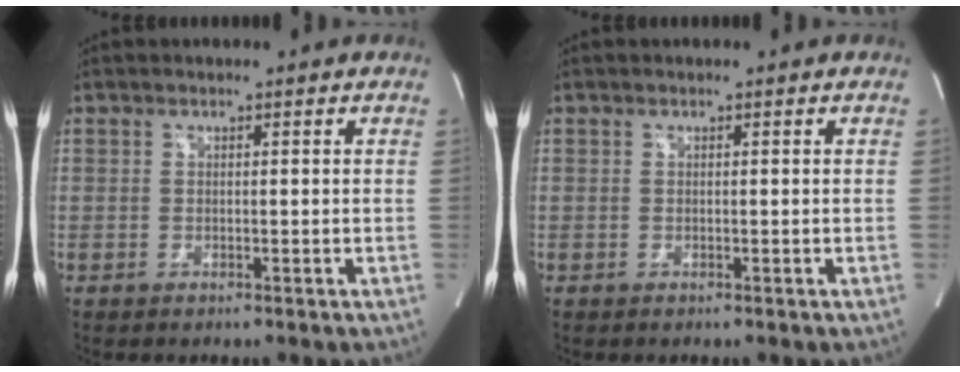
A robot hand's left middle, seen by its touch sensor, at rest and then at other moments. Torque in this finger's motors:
{"motor_torque": [0.10, -0.17, -0.11, 0.02]}